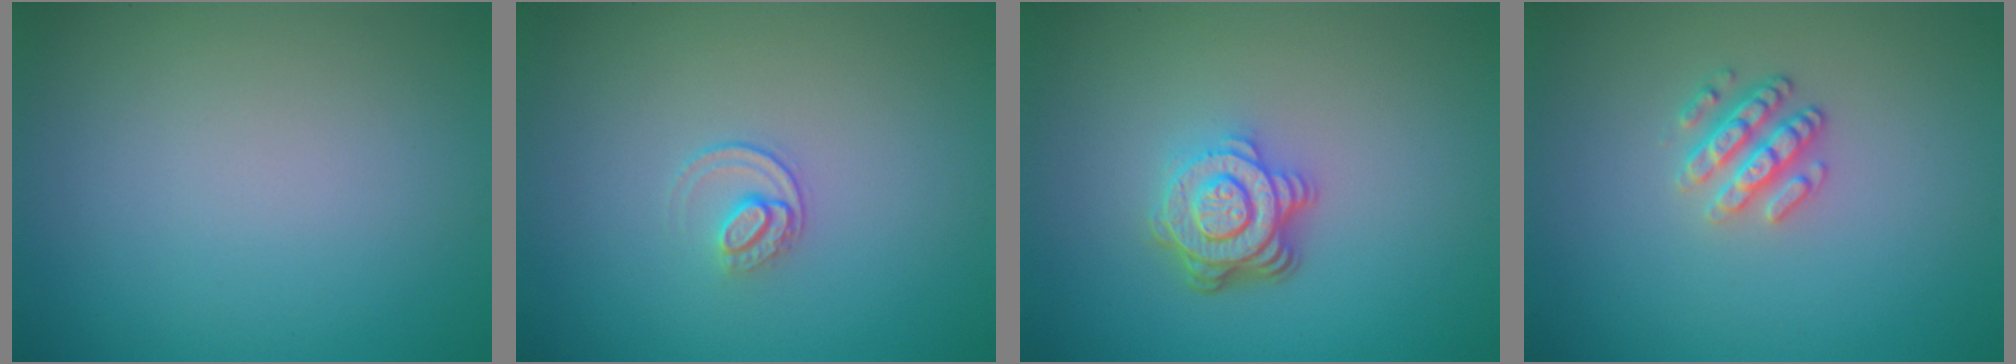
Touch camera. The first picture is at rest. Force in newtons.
{"total": 1.4, "press": 0.9, "slide": 1.0}
{"total": 4.6, "press": 3.3, "slide": 3.2}
{"total": 2.5, "press": 2.3, "slide": 0.9}